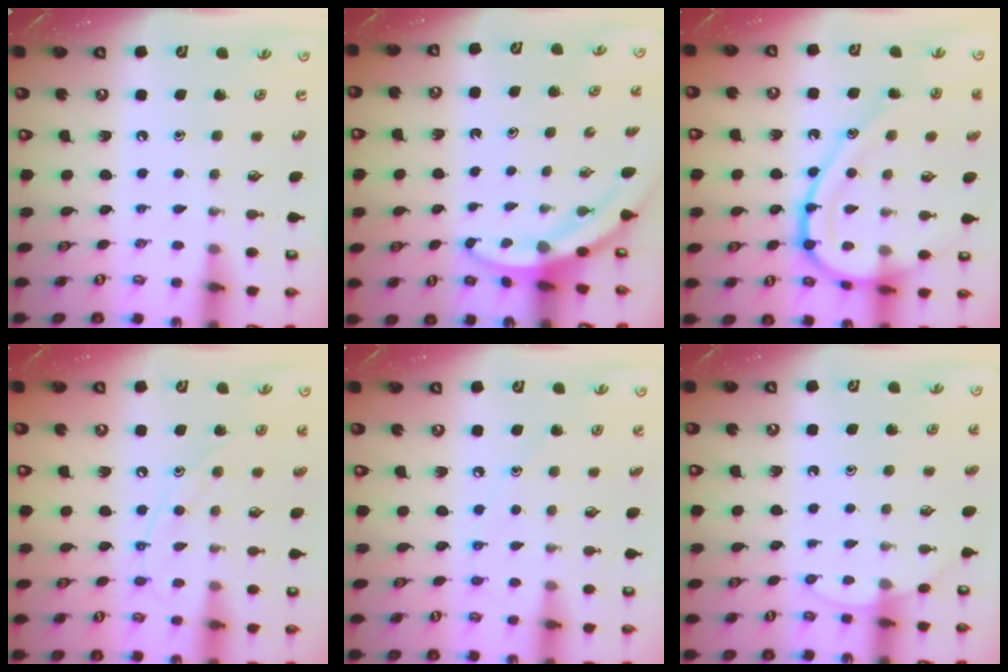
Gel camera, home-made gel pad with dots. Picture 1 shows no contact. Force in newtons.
{"total": 3.4, "press": 3.4, "slide": 0.1}
{"total": 18.6, "press": 18.5, "slide": 1.0}
{"total": 9.7, "press": 9.7, "slide": 0.8}
{"total": 6.4, "press": 6.4, "slide": 0.7}
{"total": 4.8, "press": 4.7, "slide": 0.4}